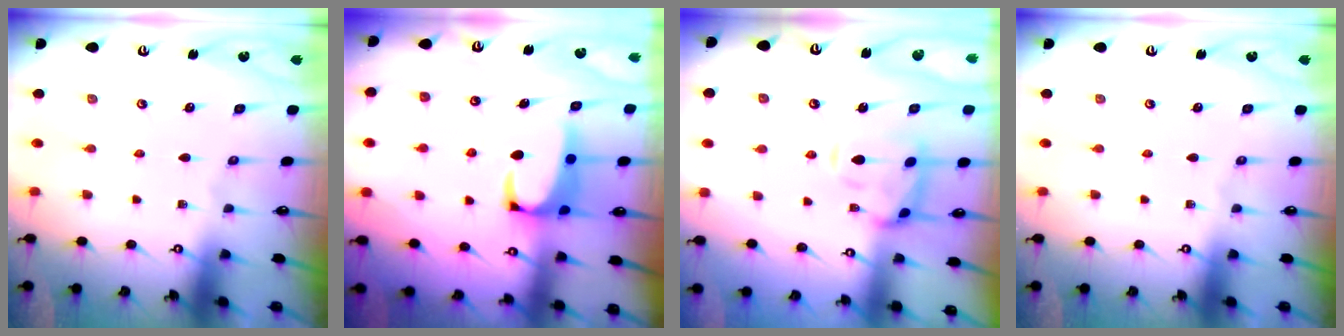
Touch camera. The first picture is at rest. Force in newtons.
{"total": 3.7, "press": 3.6, "slide": 1.0}
{"total": 4.5, "press": 4.3, "slide": 1.3}
{"total": 0.0}